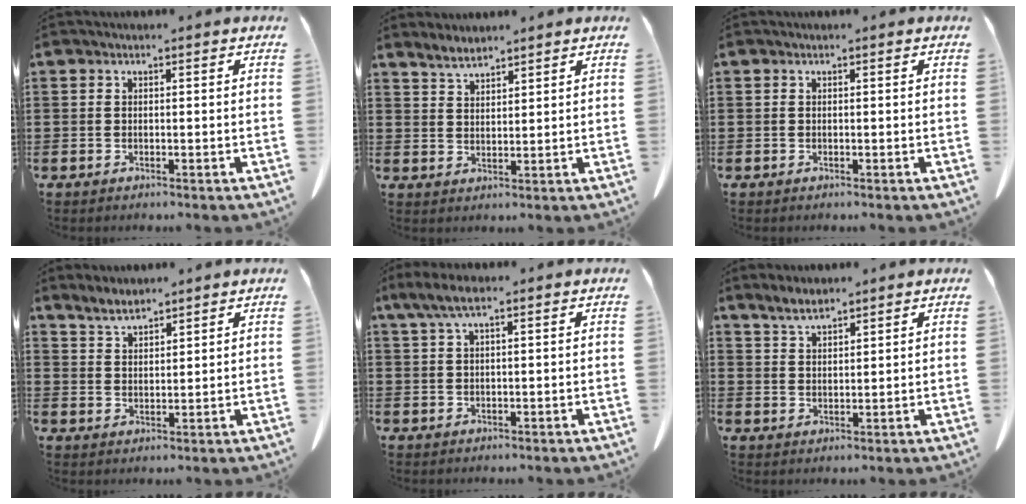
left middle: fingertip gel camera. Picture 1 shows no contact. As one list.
[{"total": 2.9, "force": [2.6, 0.6, 1.0], "torque": [-0.027, -0.003, 0.050]}, {"total": 0.0}, {"total": 3.5, "force": [3.2, 0.7, 1.2], "torque": [-0.033, -0.007, 0.060]}, {"total": 3.9, "force": [2.0, 0.9, 3.3], "torque": [-0.074, -0.001, 0.035]}, {"total": 3.4, "force": [2.9, 0.9, 1.6], "torque": [-0.038, -0.003, 0.054]}]